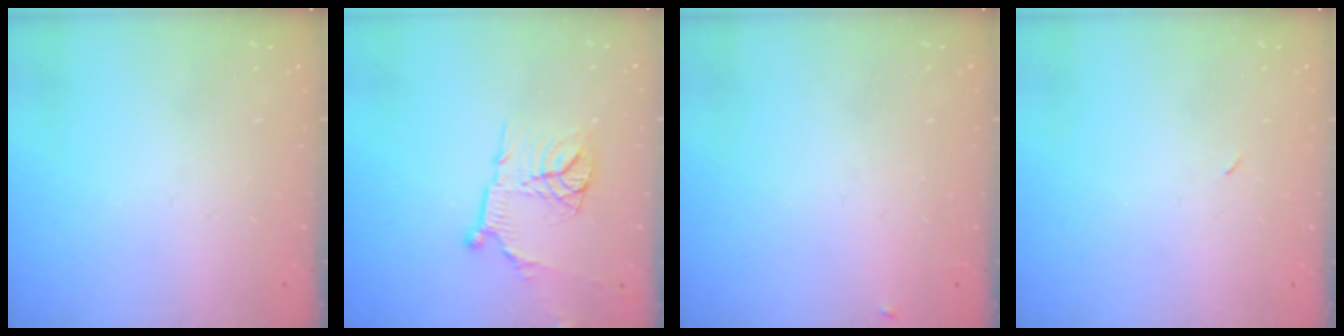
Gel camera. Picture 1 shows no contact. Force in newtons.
{"total": 14.7, "press": 14.7, "slide": 1.6}
{"total": 3.9, "press": 3.9, "slide": 0.5}
{"total": 2.2, "press": 1.8, "slide": 1.2}